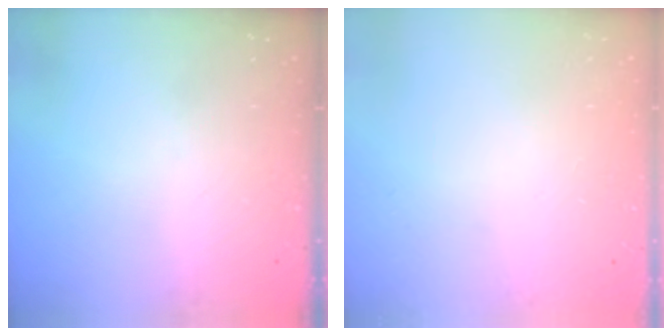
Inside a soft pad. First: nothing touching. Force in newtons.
{"total": 0.0}